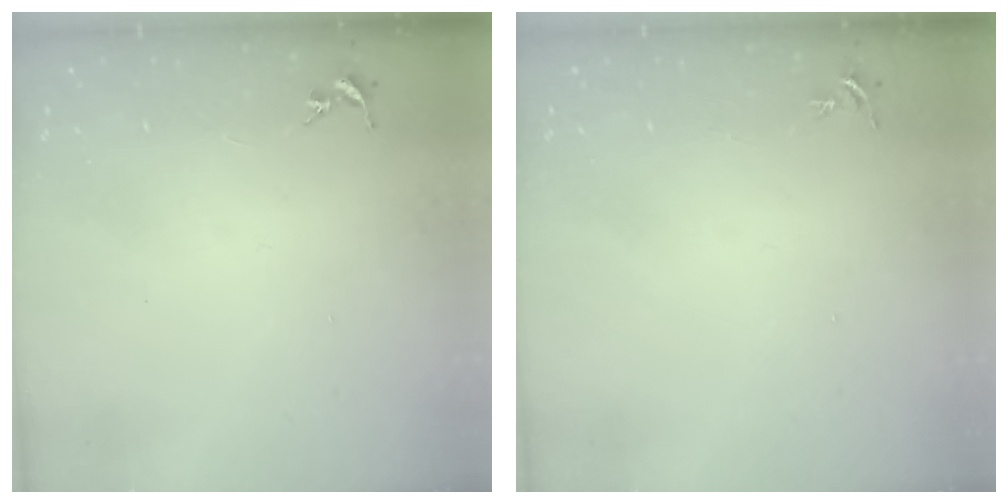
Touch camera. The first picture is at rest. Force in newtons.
{"total": 3.7, "press": 3.7, "slide": 0.5}